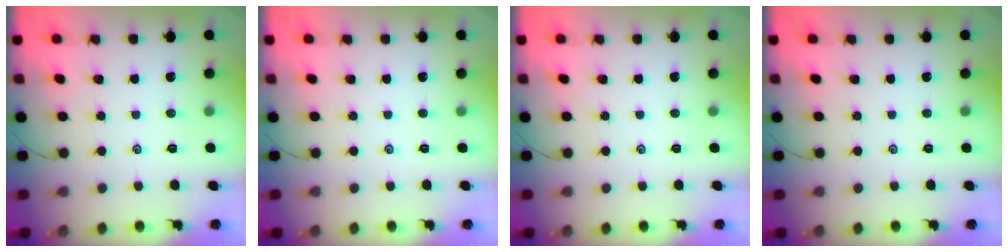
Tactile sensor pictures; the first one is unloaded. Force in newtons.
{"total": 0.0}
{"total": 0.0}
{"total": 0.0}